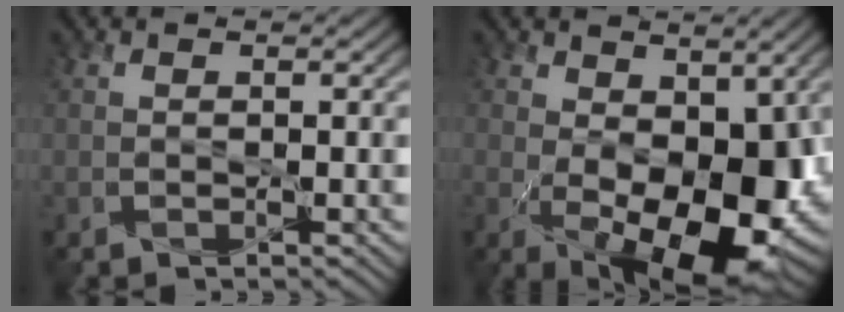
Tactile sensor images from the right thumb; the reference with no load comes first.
{"total": 13.3, "force": [-1.6, 7.5, 10.8], "torque": [-0.170, -0.027, -0.015]}